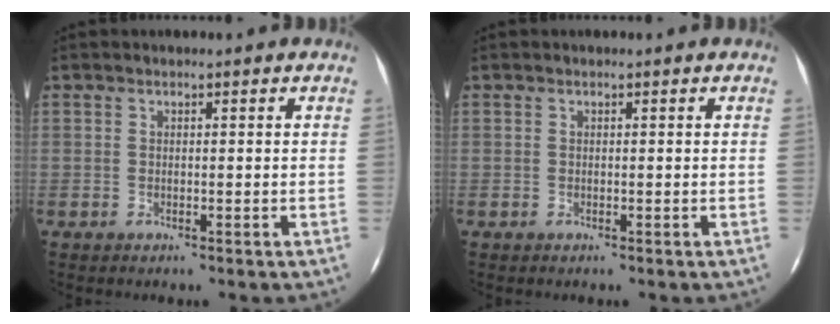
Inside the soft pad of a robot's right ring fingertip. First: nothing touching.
{"total": 0.0}